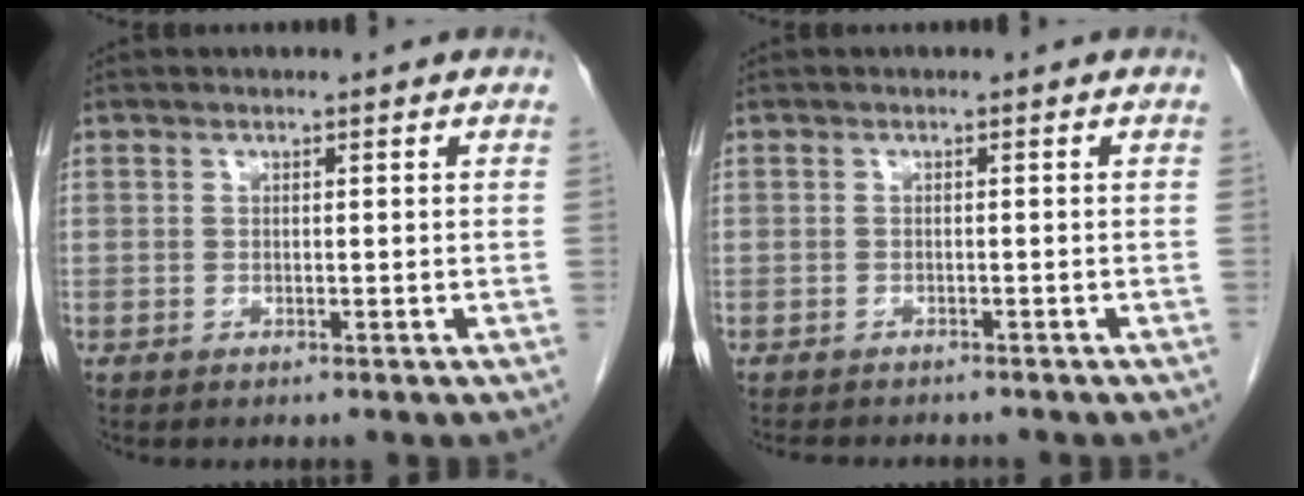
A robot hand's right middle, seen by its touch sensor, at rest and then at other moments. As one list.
[{"total": 5.6, "force": [-5.1, 1.5, 2.0], "torque": [-0.024, -0.003, -0.067]}]